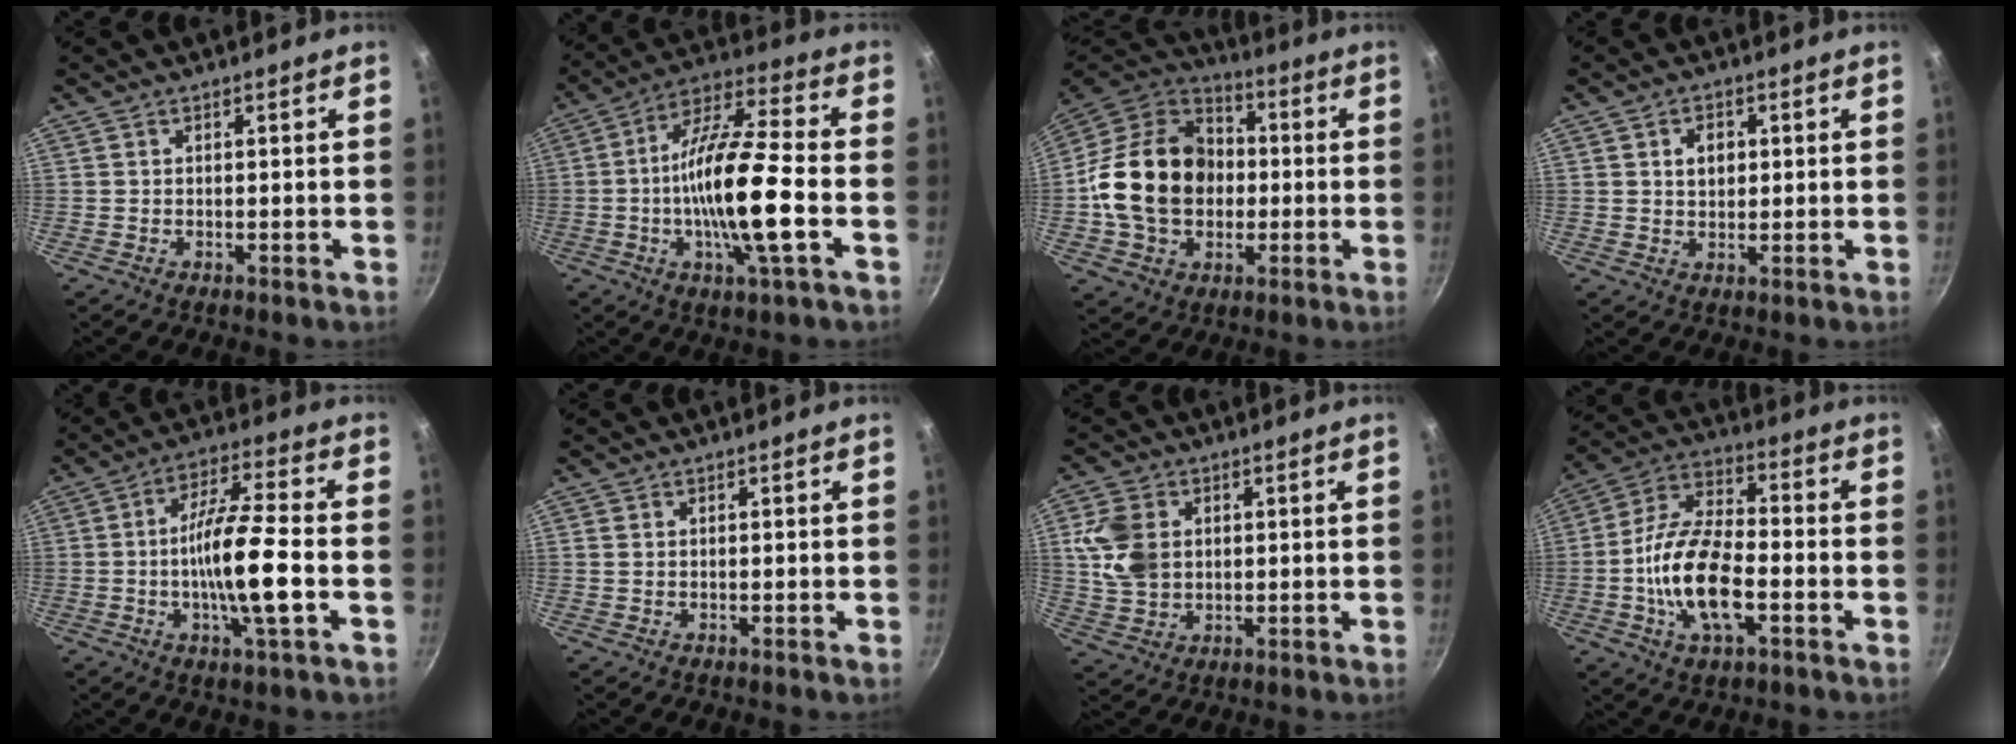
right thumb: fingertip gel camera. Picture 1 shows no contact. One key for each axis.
{"total": 17.4, "fx": -3.4, "fy": 3.5, "fz": 16.7, "tx": -0.299, "ty": 0.029, "tz": -0.074}
{"total": 21.0, "fx": -1.4, "fy": 16.5, "fz": 12.8, "tx": -0.197, "ty": 0.041, "tz": -0.031}
{"total": 4.0, "fx": 1.0, "fy": 3.0, "fz": 2.5, "tx": -0.024, "ty": 0.002, "tz": 0.019}
{"total": 13.0, "fx": -2.6, "fy": 2.1, "fz": 12.6, "tx": -0.225, "ty": 0.022, "tz": -0.055}
{"total": 0.6, "fx": 0.2, "fy": 0.5, "fz": 0.3, "tx": -0.007, "ty": 0.001, "tz": 0.003}
{"total": 9.6, "fx": 1.8, "fy": 7.1, "fz": 6.1, "tx": -0.108, "ty": -0.001, "tz": 0.037}
{"total": 15.9, "fx": -4.0, "fy": 7.5, "fz": 13.4, "tx": -0.244, "ty": 0.033, "tz": -0.087}